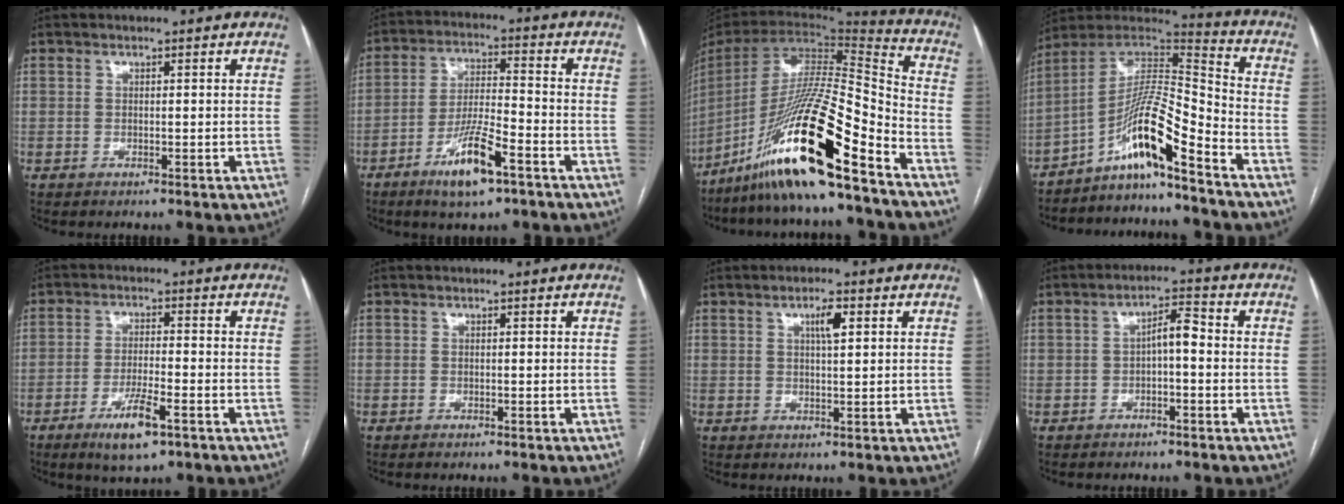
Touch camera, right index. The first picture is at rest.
{"total": 10.0, "force": [-5.7, 1.7, 8.0], "torque": [-0.151, -0.009, -0.100]}
{"total": 24.5, "force": [-16.1, 1.4, 18.4], "torque": [-0.347, -0.028, -0.291]}
{"total": 12.8, "force": [-8.4, 0.2, 9.6], "torque": [-0.177, 0.020, -0.151]}
{"total": 6.9, "force": [-3.8, 1.1, 5.7], "torque": [-0.105, -0.011, -0.060]}
{"total": 0.5, "force": [-0.5, 0.2, 0.2], "torque": [-0.007, -0.001, -0.009]}
{"total": 3.1, "force": [1.3, 0.6, 2.8], "torque": [-0.049, 0.003, 0.020]}
{"total": 4.0, "force": [-0.5, 1.2, 3.8], "torque": [-0.063, 0.020, -0.008]}